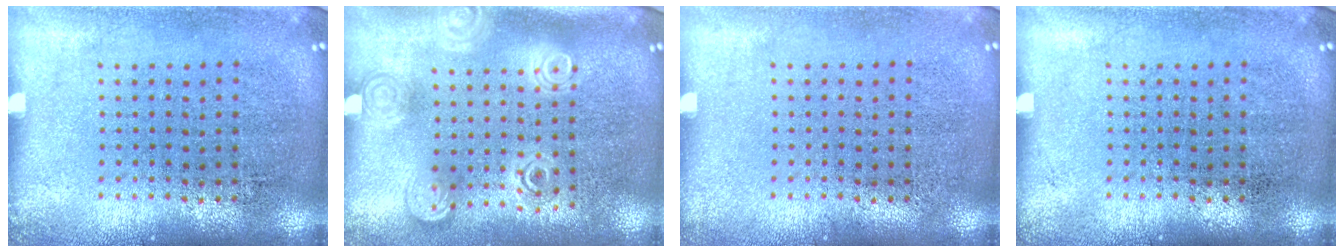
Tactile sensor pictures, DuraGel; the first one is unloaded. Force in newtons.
{"total": 1.7, "press": 1.4, "slide": 1.0}
{"total": 0.0}
{"total": 0.0}